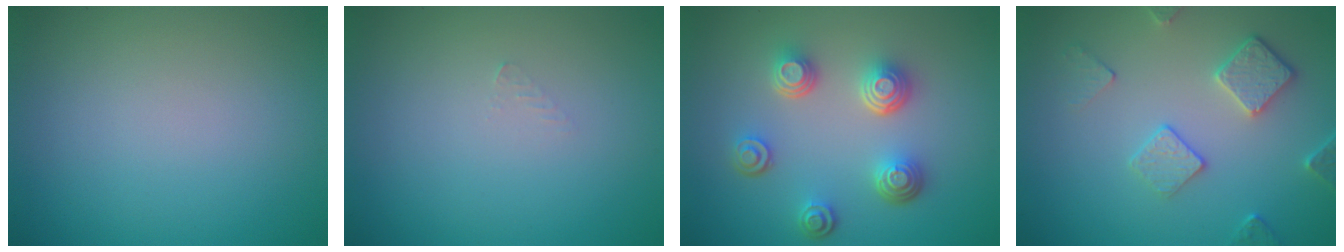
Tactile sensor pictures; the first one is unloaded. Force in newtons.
{"total": 0.7, "press": 0.7, "slide": 0.1}
{"total": 4.6, "press": 3.5, "slide": 2.9}
{"total": 3.7, "press": 3.2, "slide": 1.8}